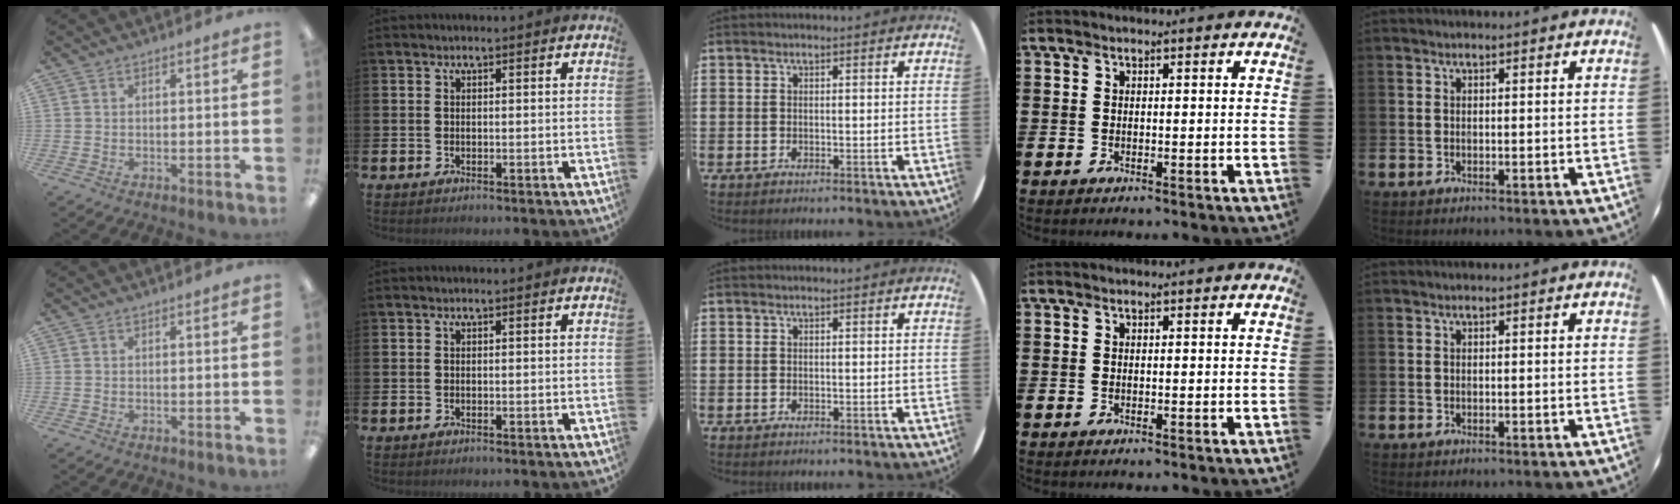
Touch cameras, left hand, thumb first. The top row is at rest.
{}